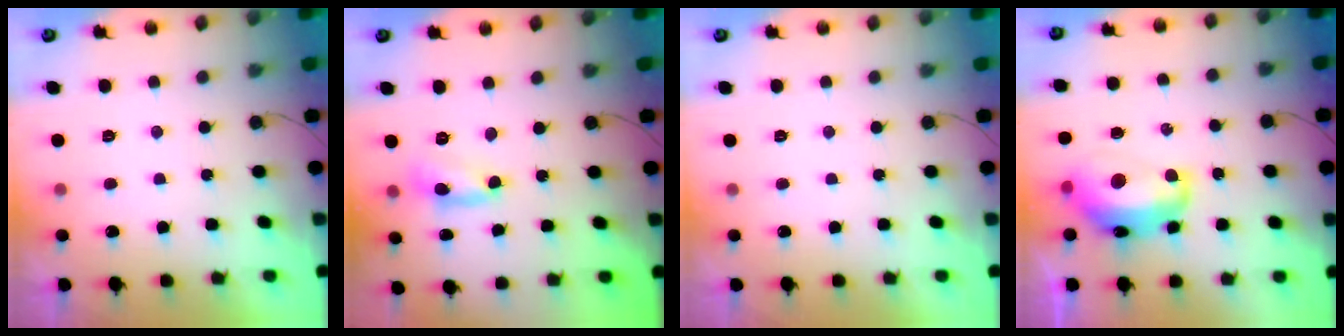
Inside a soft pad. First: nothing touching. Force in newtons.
{"total": 6.0, "press": 6.0, "slide": 0.4}
{"total": 0.0}
{"total": 13.7, "press": 13.6, "slide": 1.2}